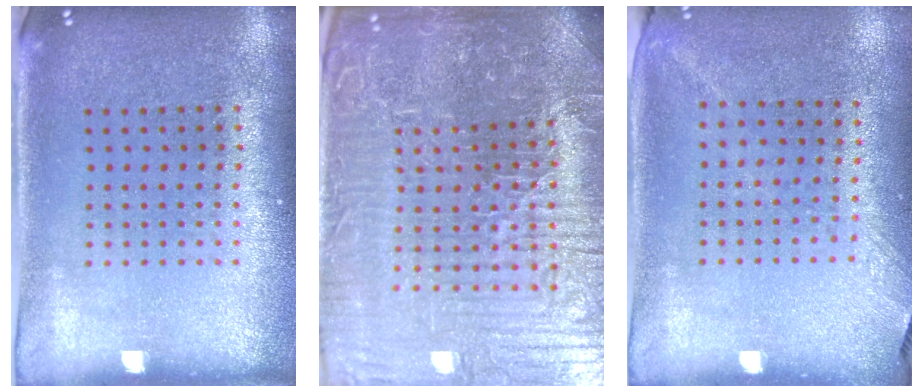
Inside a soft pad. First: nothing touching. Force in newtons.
{"total": 6.3, "press": 5.9, "slide": 2.3}
{"total": 1.3, "press": 1.0, "slide": 0.8}